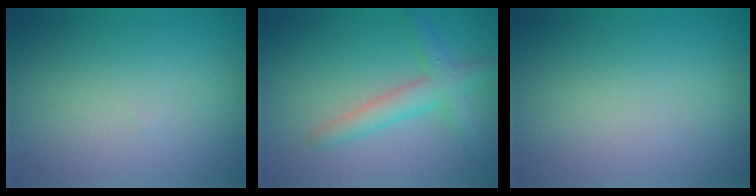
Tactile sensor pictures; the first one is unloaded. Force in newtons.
{"total": 3.4, "press": 3.4, "slide": 0.1}
{"total": 0.0}